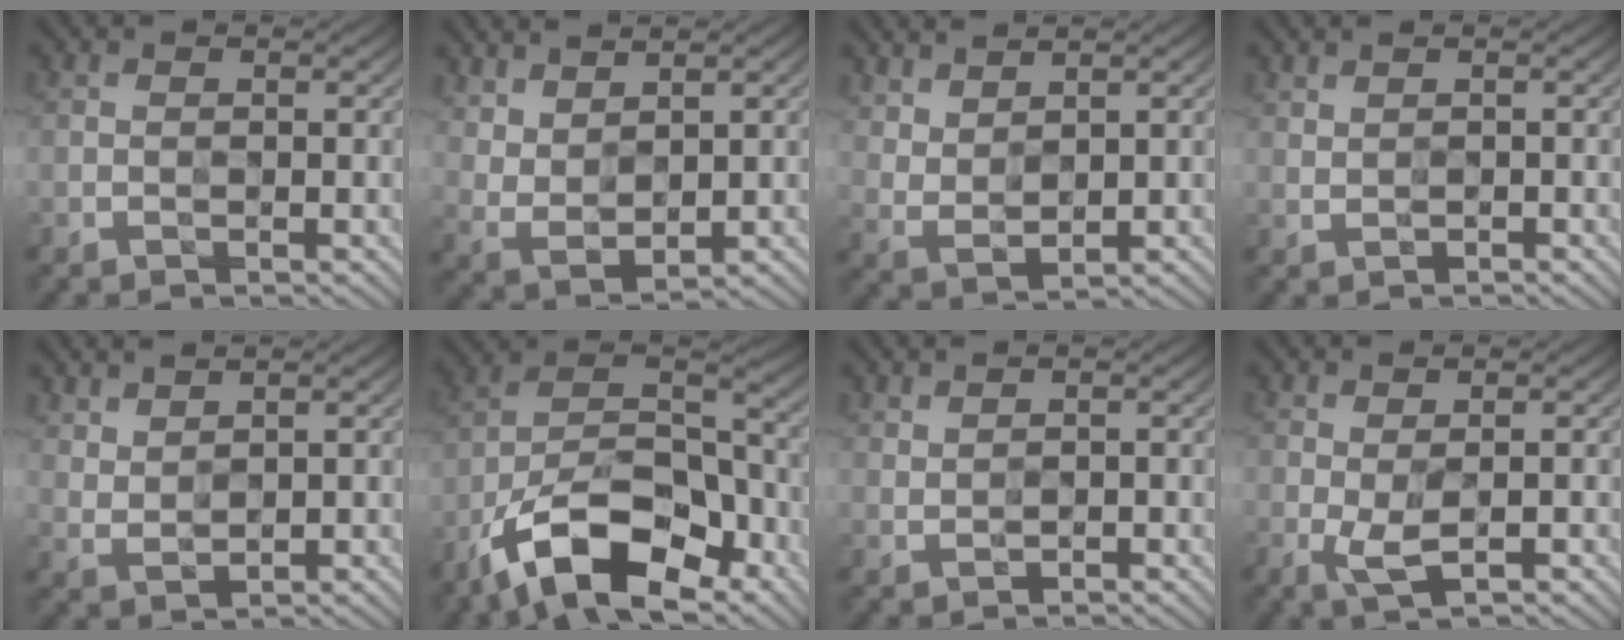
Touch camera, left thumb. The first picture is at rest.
{"total": 5.0, "force": [3.9, 1.9, 2.7], "torque": [-0.064, -0.008, 0.087]}
{"total": 4.1, "force": [3.3, 1.4, 2.0], "torque": [-0.046, -0.009, 0.077]}
{"total": 0.8, "force": [0.6, 0.3, 0.5], "torque": [-0.015, -0.002, 0.015]}
{"total": 3.1, "force": [2.6, 1.0, 1.4], "torque": [-0.032, -0.004, 0.062]}
{"total": 15.6, "force": [-9.9, 6.8, 9.8], "torque": [-0.186, -0.008, -0.193]}
{"total": 1.2, "force": [1.0, 0.3, 0.6], "torque": [-0.018, 0.000, 0.022]}
{"total": 2.9, "force": [-0.6, 0.9, 2.7], "torque": [-0.062, -0.003, -0.010]}